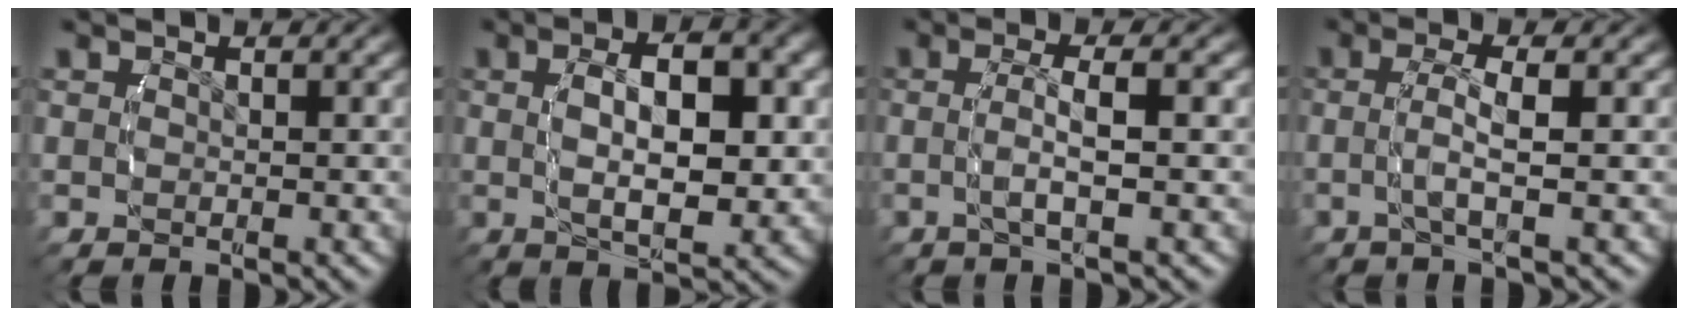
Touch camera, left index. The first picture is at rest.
{"total": 6.6, "force": [0.1, 3.0, 5.9], "torque": [-0.087, 0.004, -0.002]}
{"total": 2.6, "force": [-0.3, 0.2, 2.6], "torque": [-0.050, 0.009, -0.014]}
{"total": 2.7, "force": [-0.2, 0.2, 2.6], "torque": [-0.057, 0.007, -0.013]}